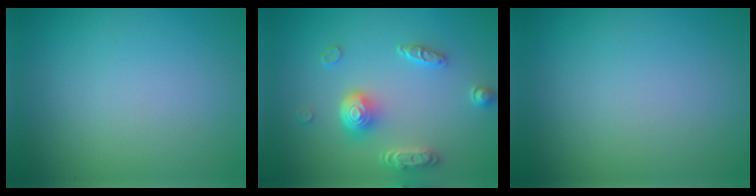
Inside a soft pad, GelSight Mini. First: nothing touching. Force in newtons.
{"total": 4.7, "press": 3.7, "slide": 3.0}
{"total": 0.0}